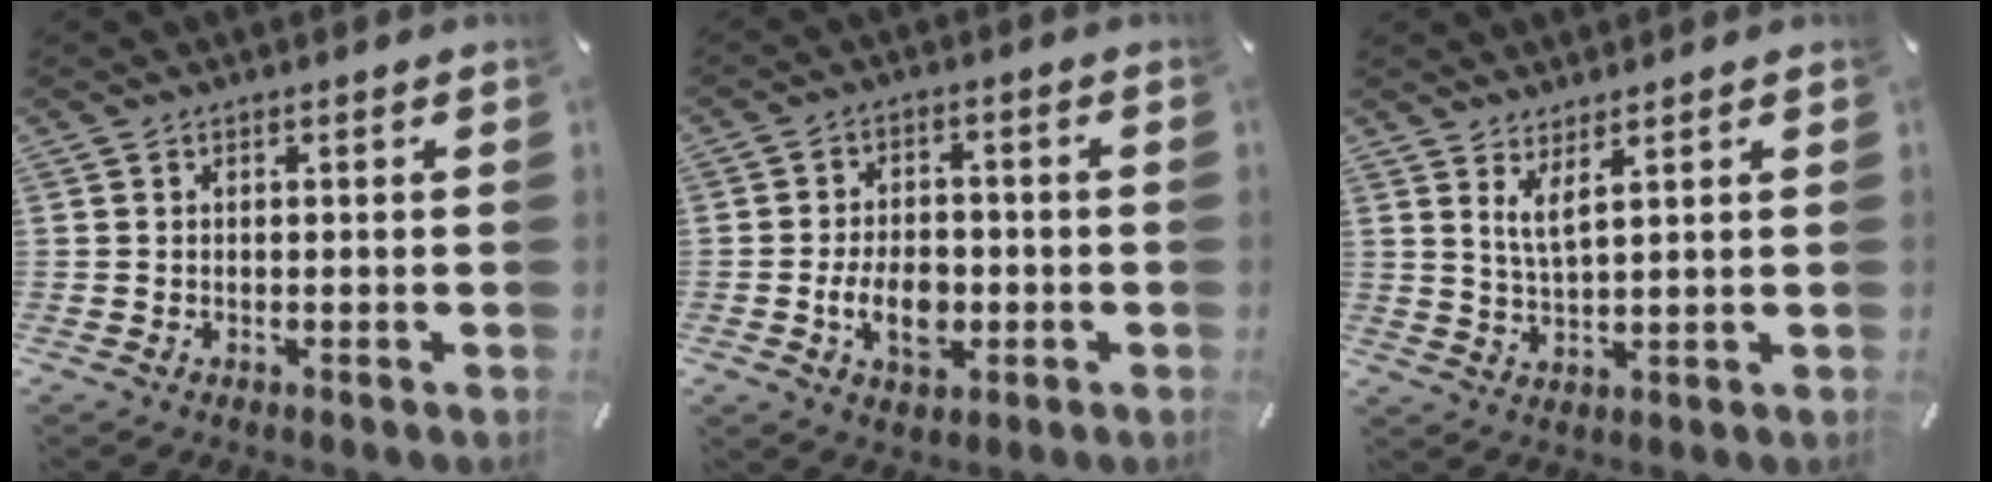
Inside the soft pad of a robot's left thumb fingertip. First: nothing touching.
{"total": 8.9, "force": [-2.1, 6.0, 6.2], "torque": [-0.127, 0.005, -0.039]}
{"total": 4.4, "force": [2.9, 0.6, 3.3], "torque": [-0.074, -0.006, 0.049]}